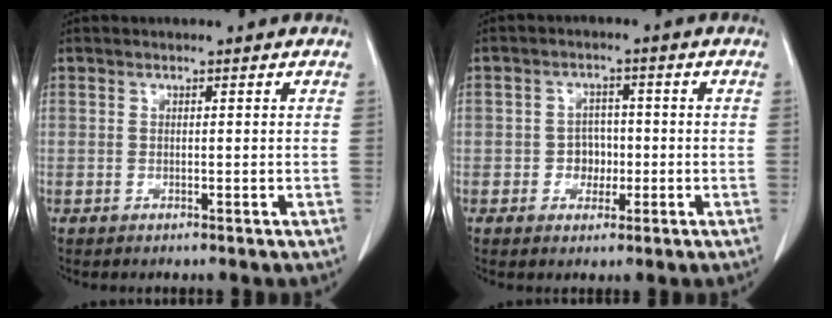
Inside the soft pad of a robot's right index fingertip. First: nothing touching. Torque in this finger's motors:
{"motor_torque": [0.54, -0.27, 0.11, 0.02]}